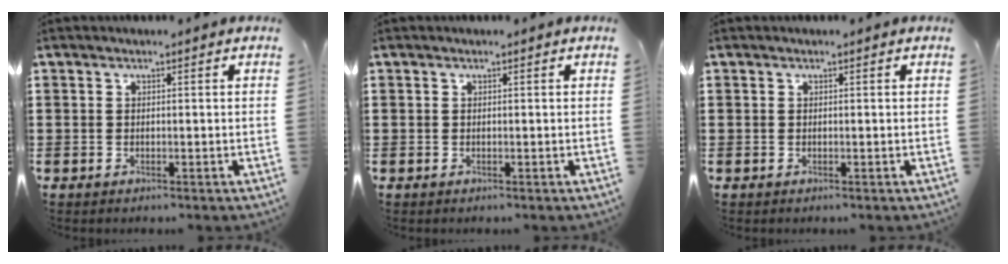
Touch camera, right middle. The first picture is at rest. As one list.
[{"total": 0.0}, {"total": 0.0}]